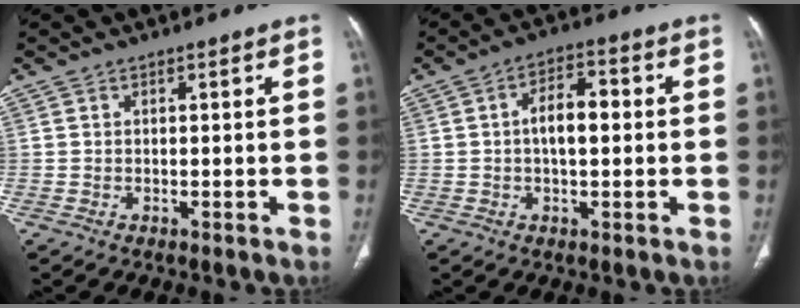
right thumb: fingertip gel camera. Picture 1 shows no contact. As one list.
[{"total": 7.1, "force": [0.3, 3.5, 6.1], "torque": [-0.095, 0.017, -0.003]}]